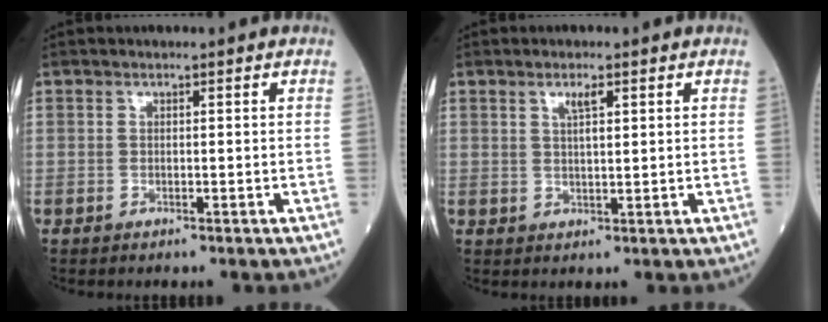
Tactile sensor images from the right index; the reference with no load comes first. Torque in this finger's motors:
{"motor_torque": [-0.02, 0.00, 0.02, 0.00]}